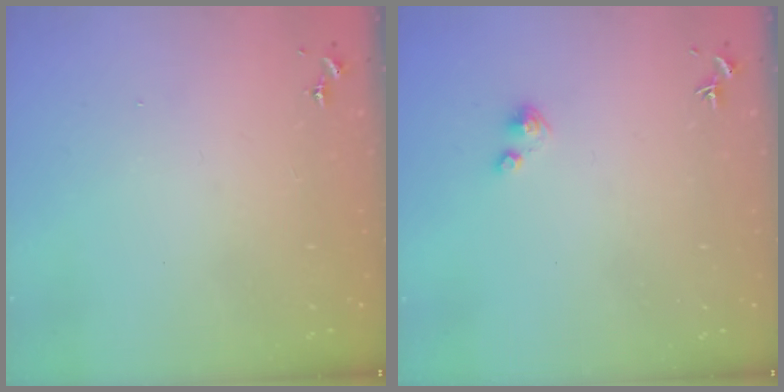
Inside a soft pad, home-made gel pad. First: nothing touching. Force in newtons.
{"total": 2.8, "press": 2.8, "slide": 0.3}